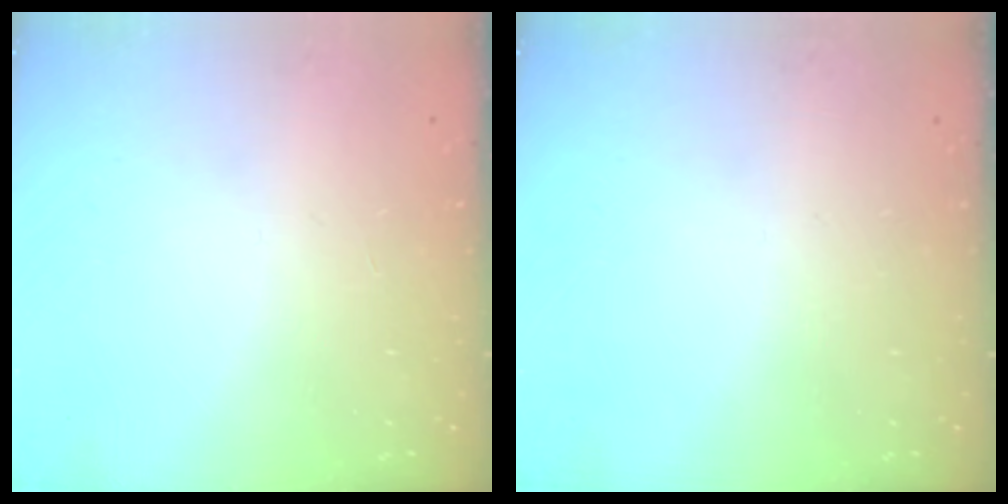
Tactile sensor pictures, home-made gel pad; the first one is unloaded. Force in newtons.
{"total": 0.0}